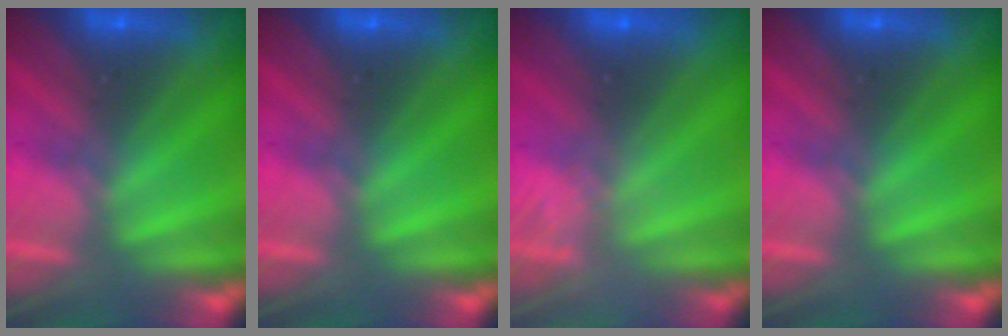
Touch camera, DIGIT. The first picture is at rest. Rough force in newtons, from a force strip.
{"total": 0.0}
{"total": 1.6}
{"total": 0.0}